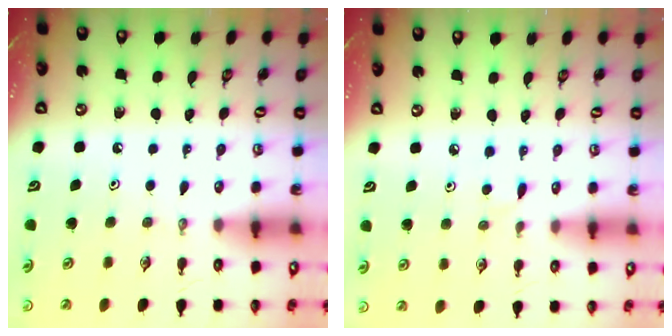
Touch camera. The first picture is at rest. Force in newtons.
{"total": 2.6, "press": 2.6, "slide": 0.3}